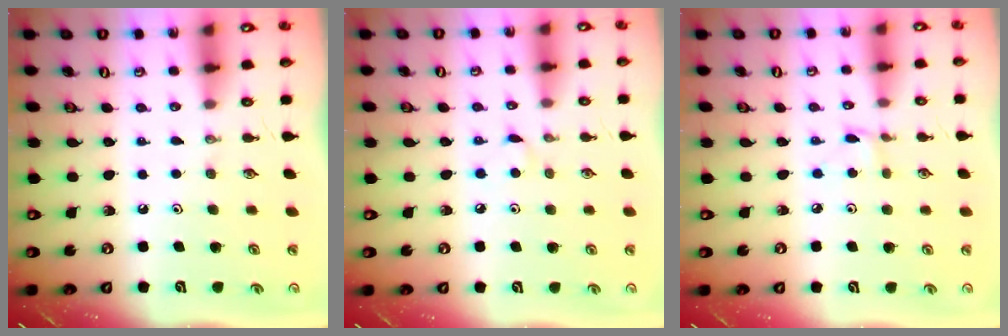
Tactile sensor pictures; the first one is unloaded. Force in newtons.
{"total": 3.6, "press": 3.6, "slide": 0.5}
{"total": 1.7, "press": 1.7, "slide": 0.1}